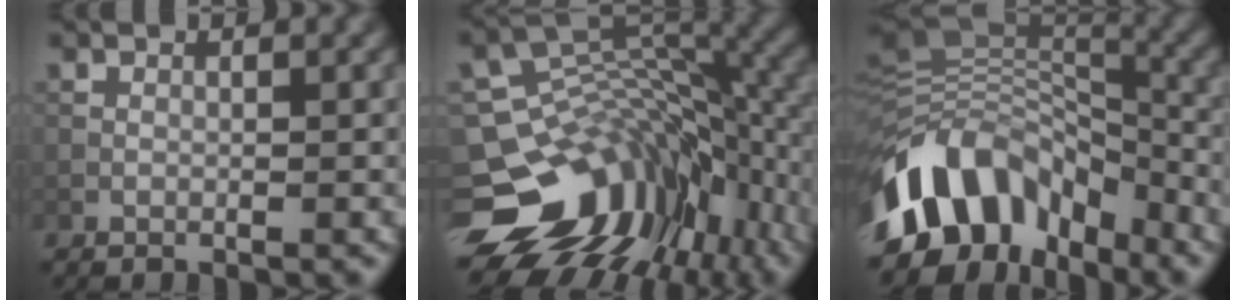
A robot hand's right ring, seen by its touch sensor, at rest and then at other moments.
{"total": 14.6, "force": [-7.3, 9.9, 7.9], "torque": [-0.156, -0.005, -0.110]}
{"total": 12.4, "force": [-5.8, 7.9, 7.6], "torque": [-0.146, 0.021, -0.113]}